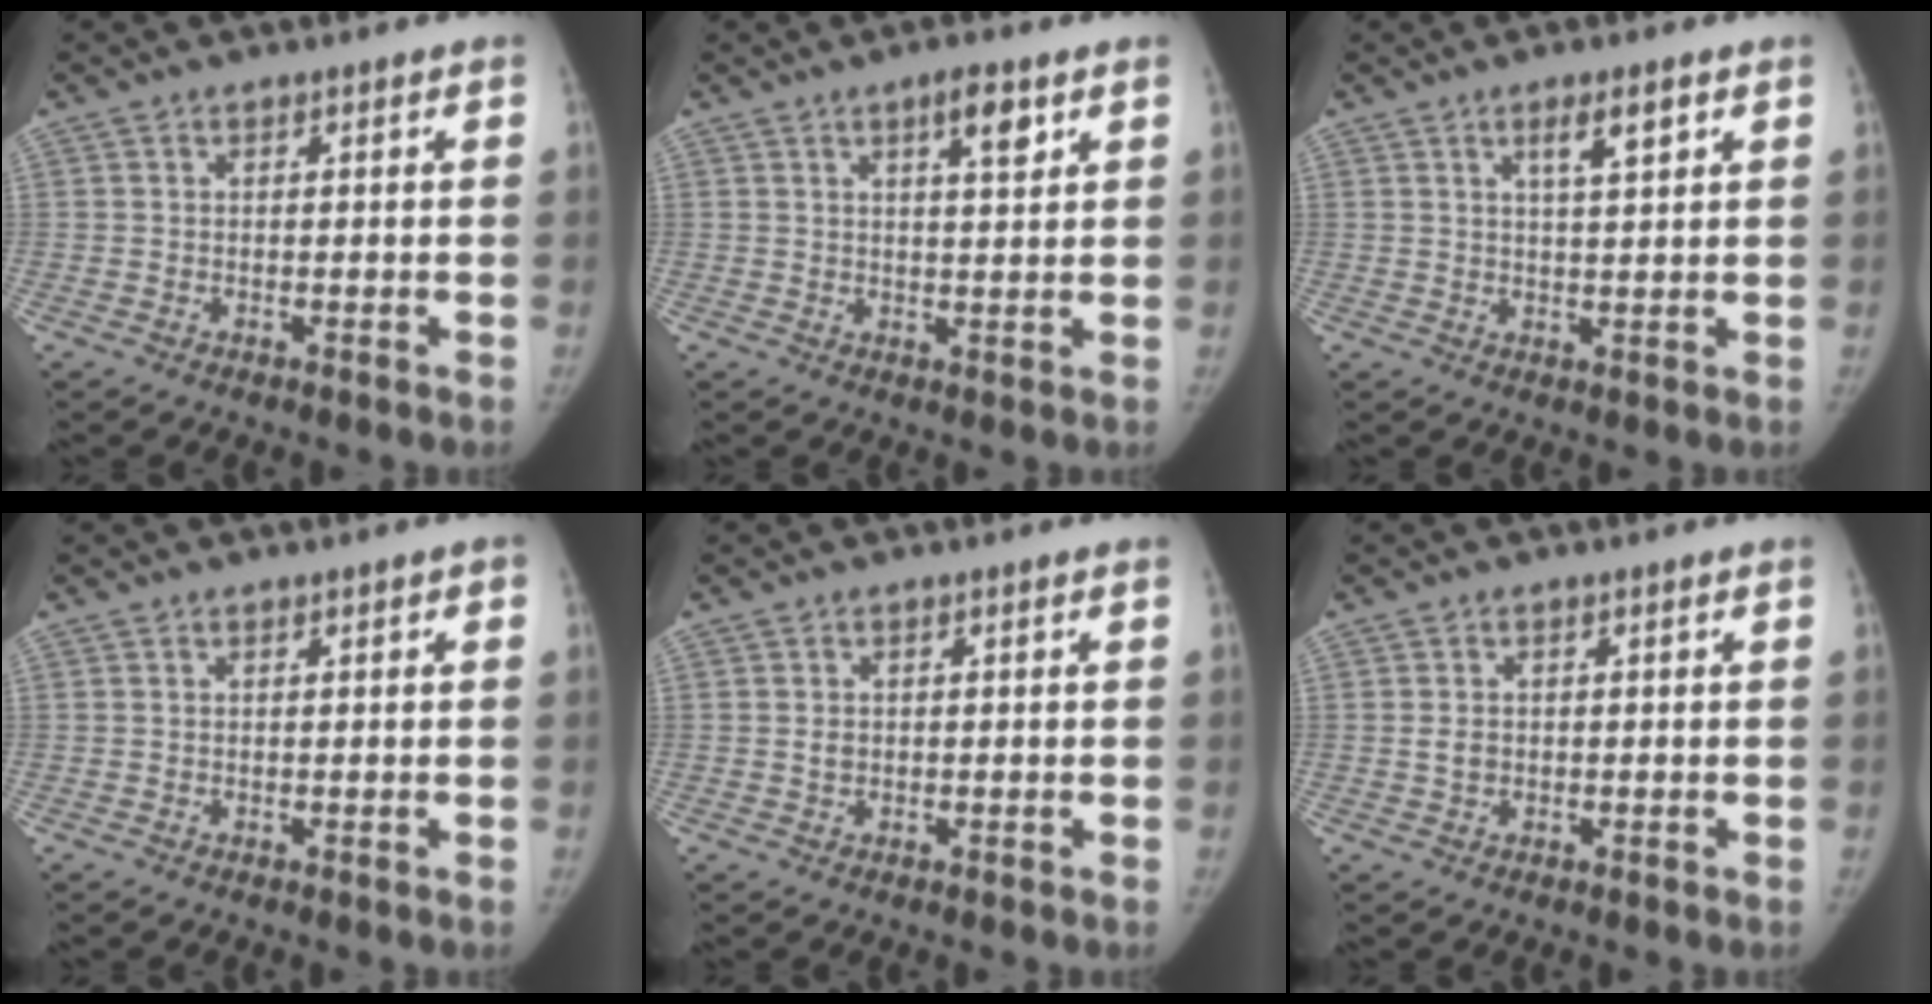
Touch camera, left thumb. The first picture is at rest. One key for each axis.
{"total": 4.7, "fx": 2.5, "fy": 1.3, "fz": 3.8, "tx": -0.051, "ty": -0.013, "tz": 0.038}
{"total": 4.5, "fx": 2.3, "fy": 1.0, "fz": 3.7, "tx": -0.061, "ty": -0.010, "tz": 0.042}
{"total": 0.7, "fx": 0.3, "fy": 0.3, "fz": 0.6, "tx": -0.006, "ty": 0.002, "tz": 0.004}
{"total": 1.2, "fx": 0.0, "fy": 1.0, "fz": 0.7, "tx": -0.011, "ty": 0.001, "tz": 0.002}
{"total": 1.8, "fx": 0.0, "fy": 1.4, "fz": 1.1, "tx": -0.017, "ty": 0.001, "tz": 0.002}